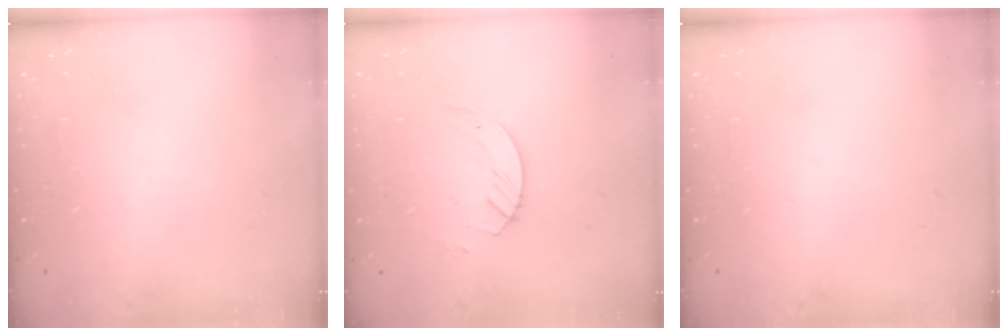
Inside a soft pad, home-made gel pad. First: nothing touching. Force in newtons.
{"total": 3.6, "press": 3.6, "slide": 0.4}
{"total": 0.0}